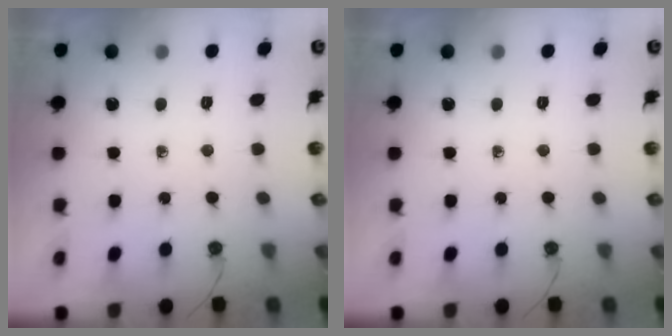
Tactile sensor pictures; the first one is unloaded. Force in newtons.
{"total": 0.0}